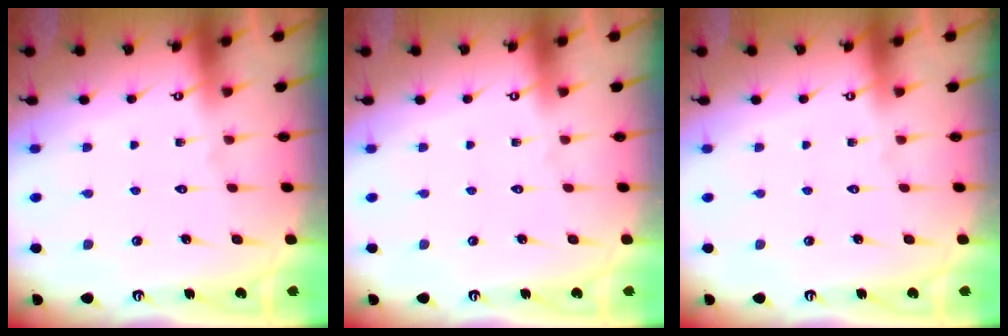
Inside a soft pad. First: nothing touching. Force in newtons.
{"total": 0.0}
{"total": 0.0}